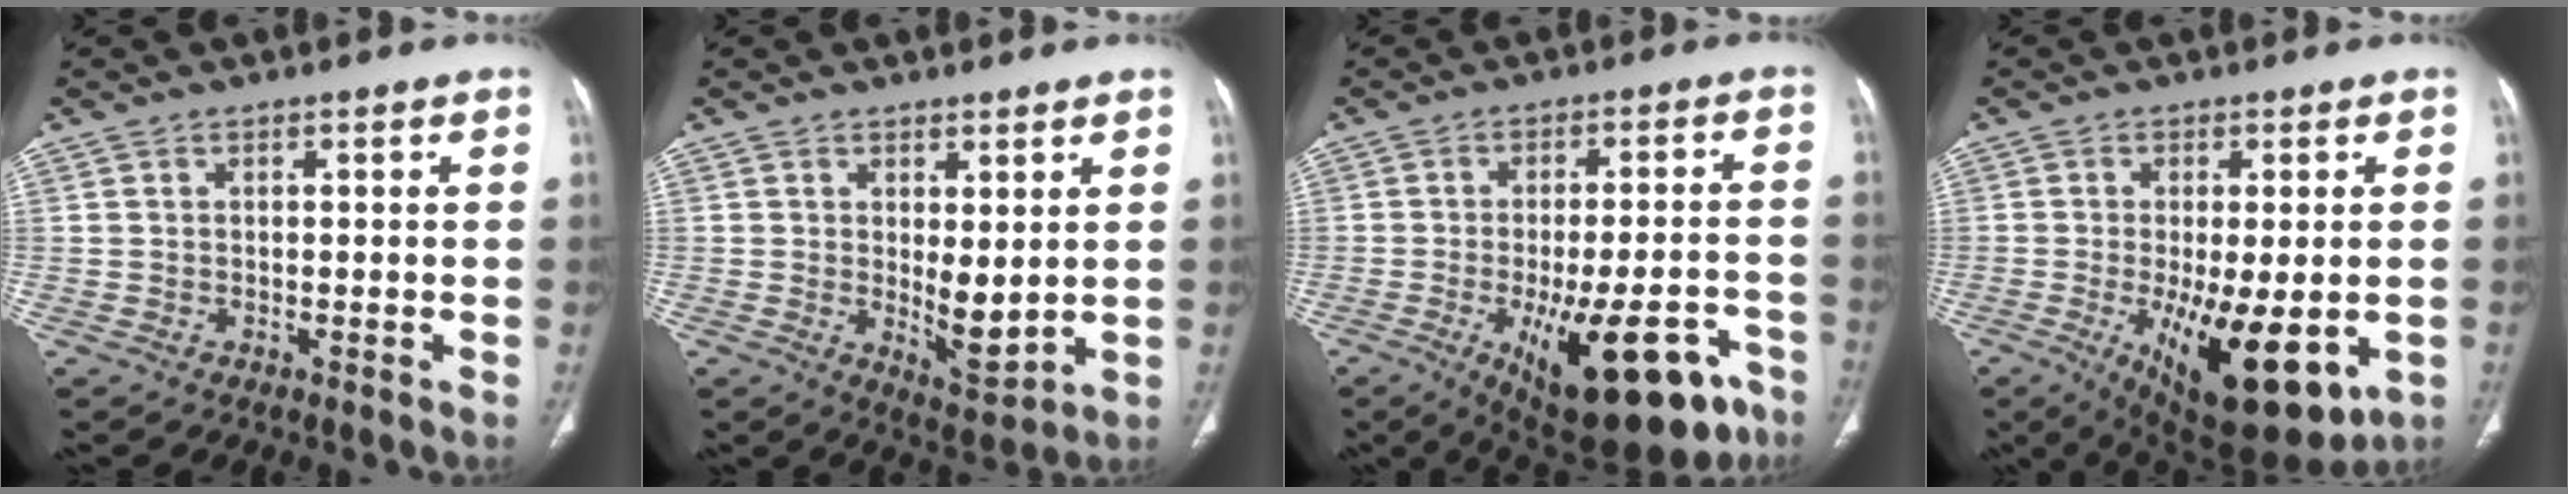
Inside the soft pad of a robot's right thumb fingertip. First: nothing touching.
{"total": 6.3, "force": [0.6, 2.6, 5.7], "torque": [-0.078, -0.023, 0.022]}
{"total": 21.3, "force": [-10.2, 8.3, 16.7], "torque": [-0.188, 0.031, -0.130]}
{"total": 17.2, "force": [-4.8, 6.7, 15.1], "torque": [-0.215, -0.022, -0.052]}